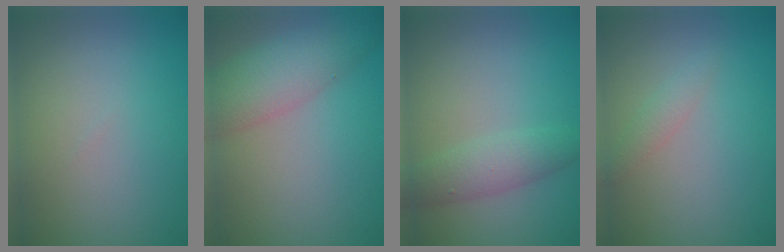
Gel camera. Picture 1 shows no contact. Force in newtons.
{"total": 5.6, "press": 5.6, "slide": 0.3}
{"total": 2.8, "press": 2.8, "slide": 0.0}
{"total": 1.2, "press": 1.2, "slide": 0.1}